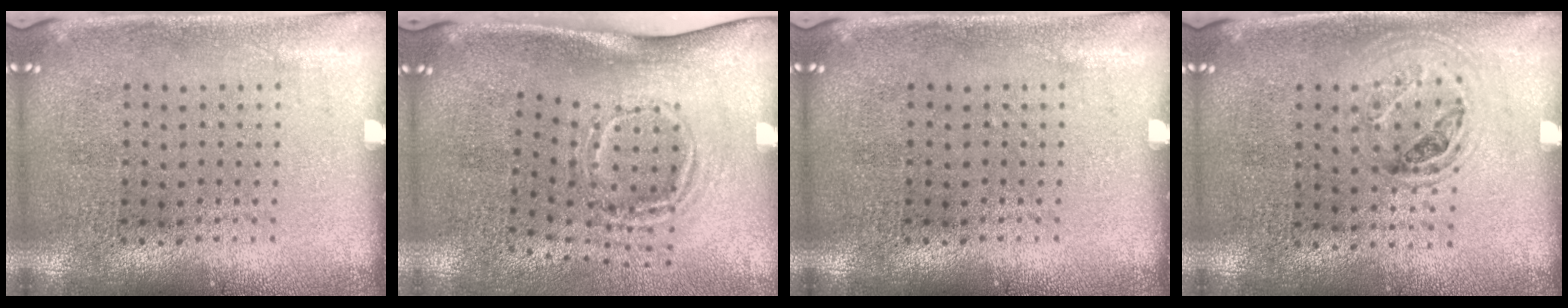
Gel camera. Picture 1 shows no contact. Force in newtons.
{"total": 1.9, "press": 1.2, "slide": 1.4}
{"total": 0.0}
{"total": 1.1, "press": 1.0, "slide": 0.5}